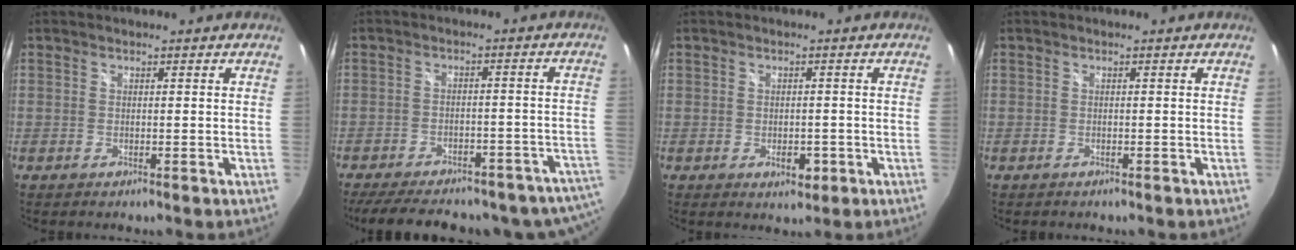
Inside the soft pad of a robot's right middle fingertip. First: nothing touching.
{"total": 25.1, "force": [-20.9, 8.7, 10.7], "torque": [-0.176, -0.008, -0.250]}
{"total": 3.2, "force": [-1.3, 2.1, 2.0], "torque": [-0.034, -0.004, -0.014]}
{"total": 0.8, "force": [-0.7, 0.4, 0.2], "torque": [-0.007, -0.002, -0.011]}